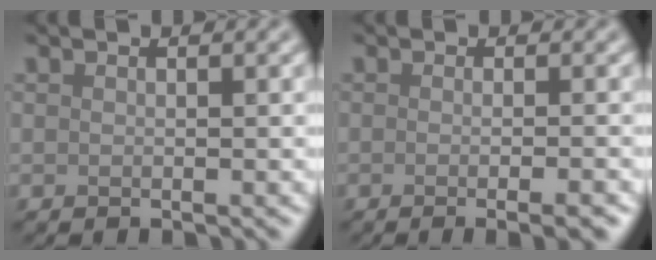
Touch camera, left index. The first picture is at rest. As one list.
[{"total": 4.3, "force": [-1.2, 1.6, 3.8], "torque": [-0.015, -0.003, -0.018]}]